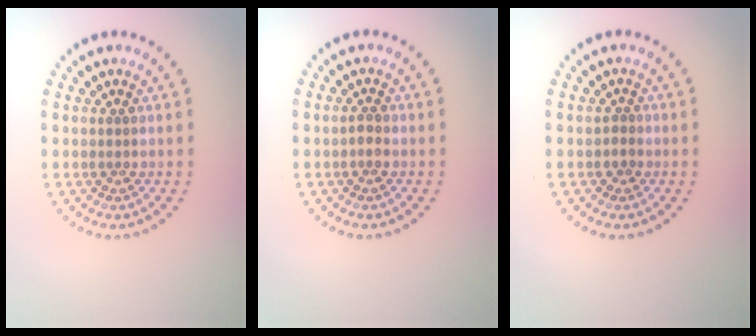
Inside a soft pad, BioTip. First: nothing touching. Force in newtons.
{"total": 1.0, "press": 1.0, "slide": 0.2}
{"total": 0.8, "press": 0.4, "slide": 0.7}